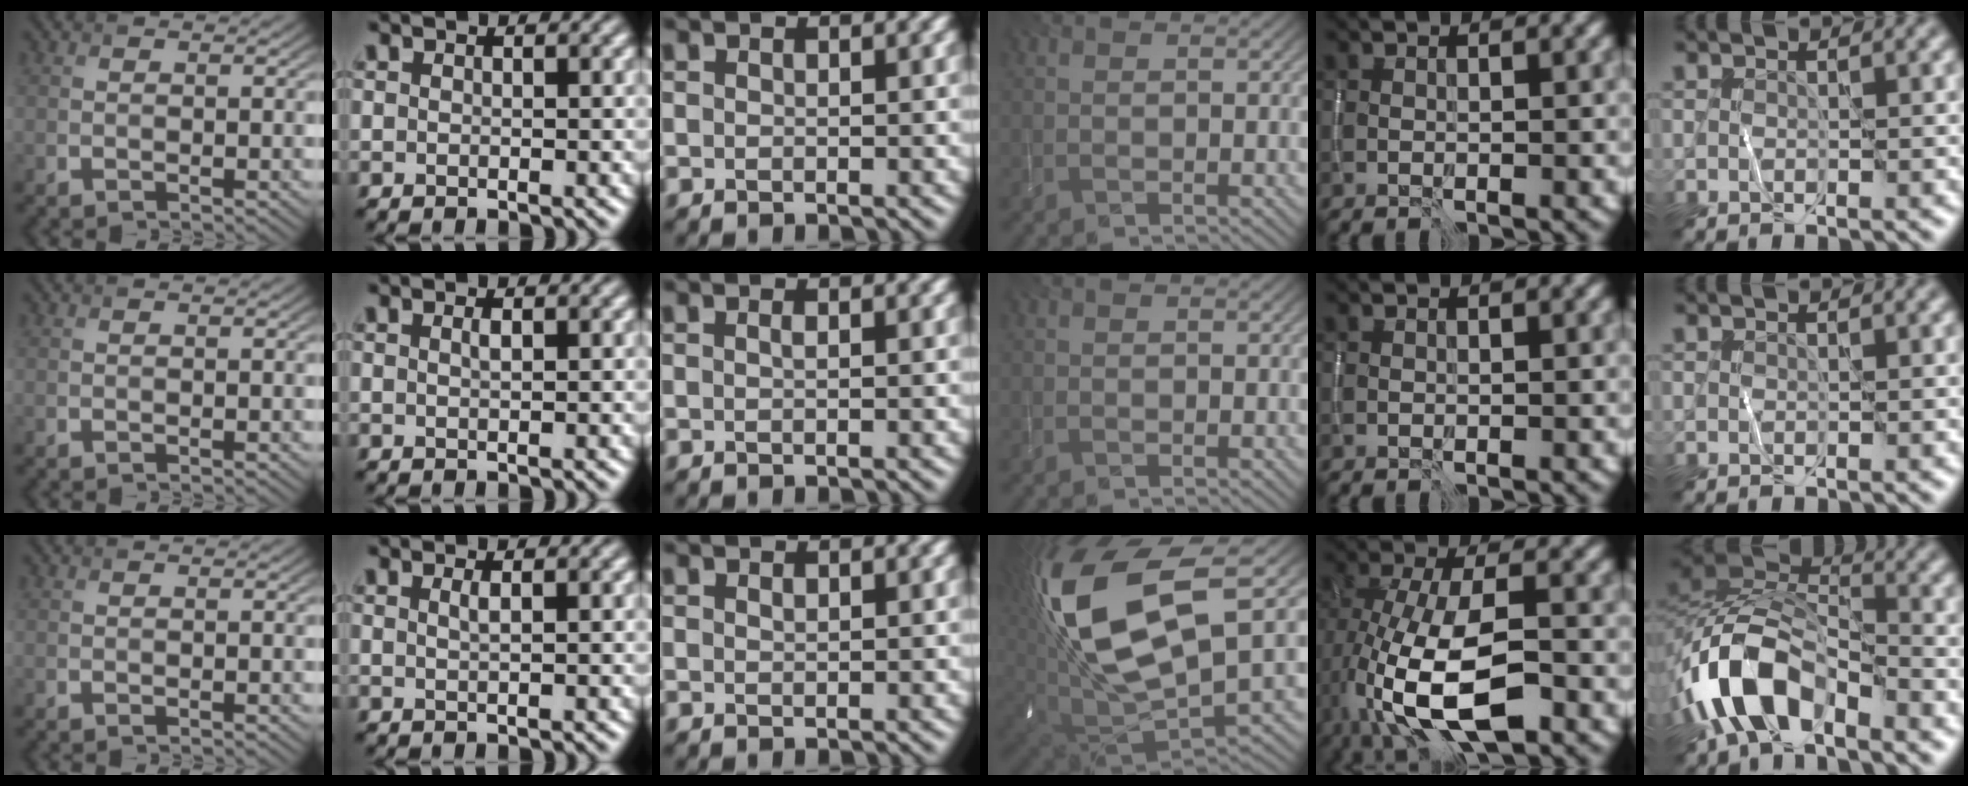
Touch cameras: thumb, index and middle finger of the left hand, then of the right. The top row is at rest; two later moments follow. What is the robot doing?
{"motion": "wipe", "object": "whiteboard"}